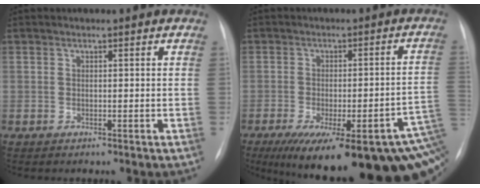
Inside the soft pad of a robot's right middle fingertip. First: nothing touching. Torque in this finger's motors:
{"motor_torque": [1.10, -1.04, 0.60, 0.16]}